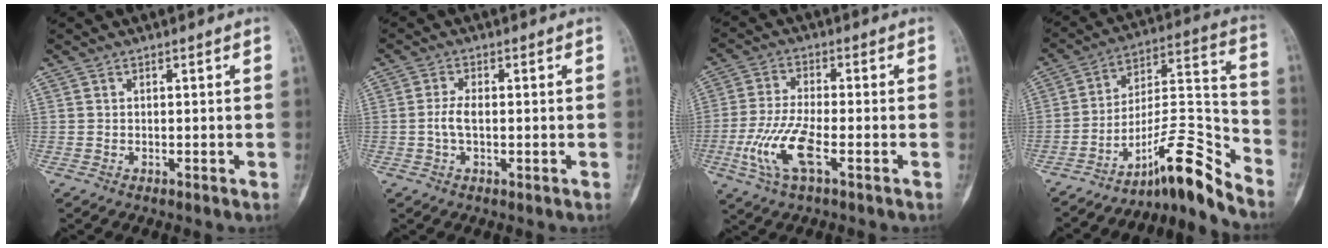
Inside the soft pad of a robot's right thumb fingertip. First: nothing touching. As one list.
[{"total": 3.0, "force": [-0.4, 1.2, 2.7], "torque": [-0.063, 0.003, -0.011]}, {"total": 10.0, "force": [-3.6, 3.1, 8.8], "torque": [-0.208, 0.007, -0.071]}, {"total": 13.2, "force": [-10.8, 1.8, 7.4], "torque": [-0.109, 0.126, -0.180]}]